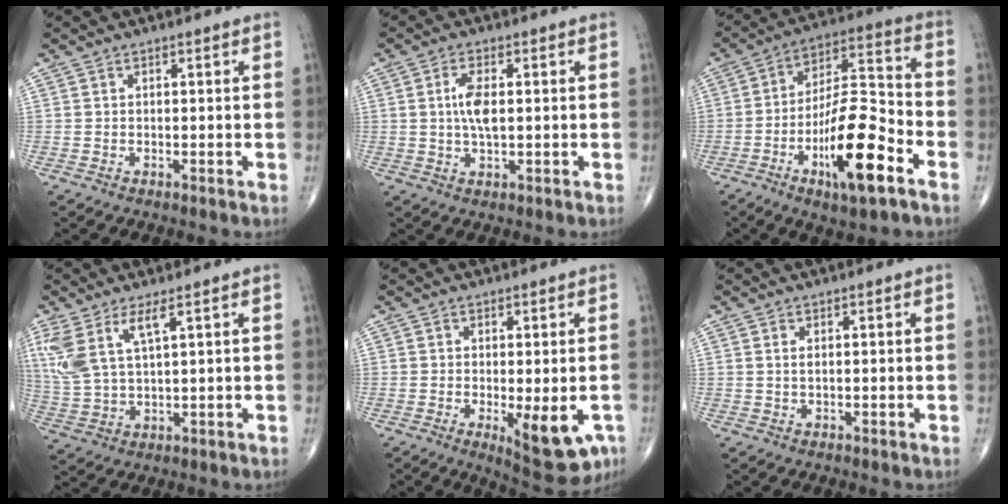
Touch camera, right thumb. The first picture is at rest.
{"total": 5.2, "force": [0.6, 2.1, 4.8], "torque": [-0.099, -0.001, 0.009]}
{"total": 17.8, "force": [-7.6, 5.3, 15.3], "torque": [-0.258, 0.046, -0.124]}
{"total": 9.5, "force": [4.7, 3.1, 7.7], "torque": [-0.191, -0.014, 0.106]}
{"total": 10.3, "force": [-3.5, 3.8, 8.9], "torque": [-0.103, -0.014, -0.040]}
{"total": 0.9, "force": [0.3, 0.3, 0.8], "torque": [-0.021, 0.001, 0.007]}